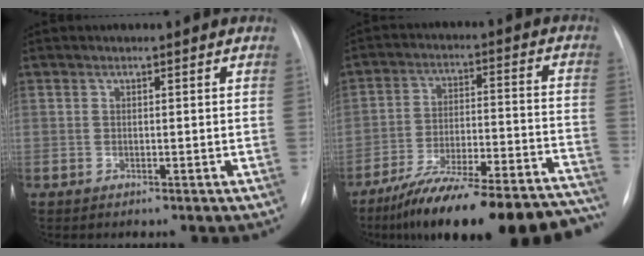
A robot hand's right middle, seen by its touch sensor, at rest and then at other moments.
{"total": 26.7, "force": [-23.2, 4.0, 12.6], "torque": [-0.136, 0.004, -0.331]}